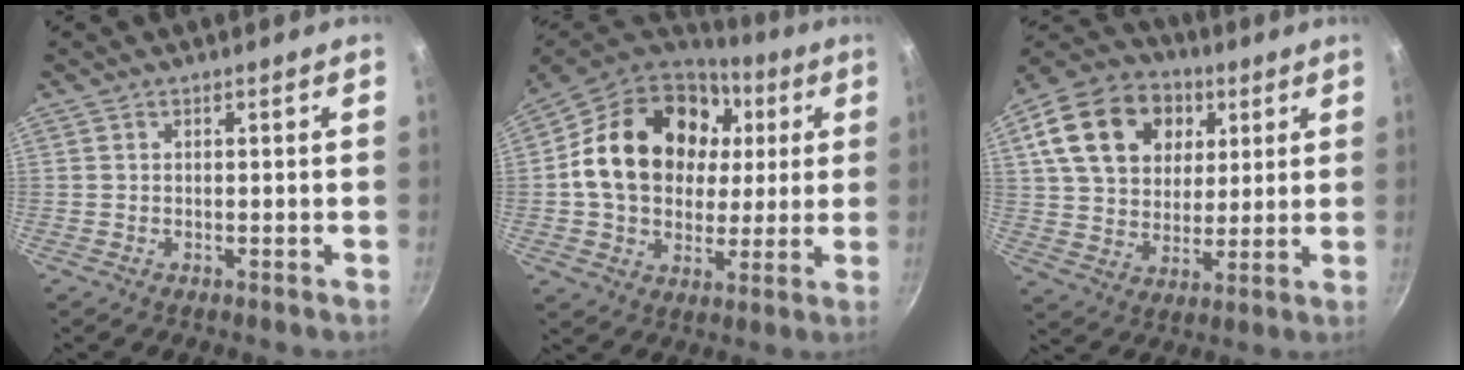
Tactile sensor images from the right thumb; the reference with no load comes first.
{"total": 24.1, "force": [4.6, 18.3, 15.0], "torque": [-0.247, 0.021, 0.078]}
{"total": 20.4, "force": [6.8, 15.3, 11.7], "torque": [-0.190, 0.008, 0.111]}